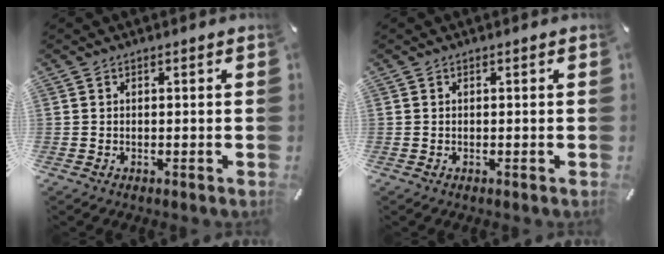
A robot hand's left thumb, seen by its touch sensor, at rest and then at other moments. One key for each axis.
{"total": 0.0}